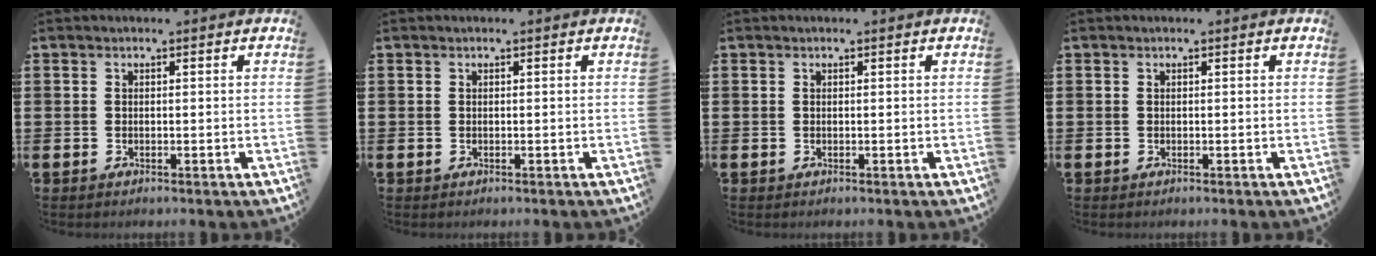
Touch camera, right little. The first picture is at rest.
{"total": 0.0}
{"total": 0.0}
{"total": 0.0}